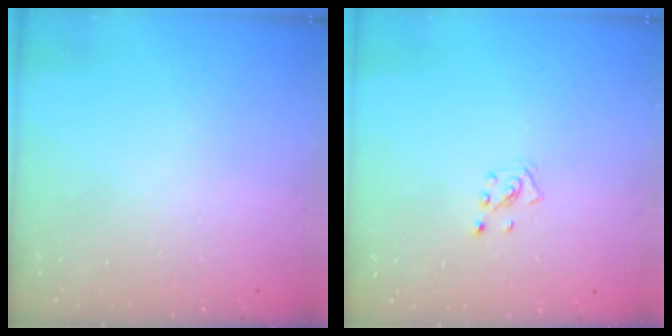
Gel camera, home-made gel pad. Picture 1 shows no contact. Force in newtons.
{"total": 2.1, "press": 2.0, "slide": 0.3}